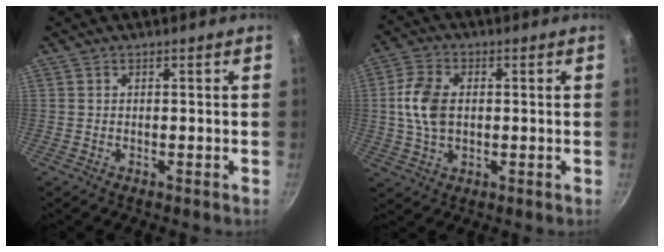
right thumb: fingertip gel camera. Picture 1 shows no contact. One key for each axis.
{"total": 8.5, "fx": 0.5, "fy": 5.7, "fz": 6.4, "tx": -0.117, "ty": 0.012, "tz": 0.006}